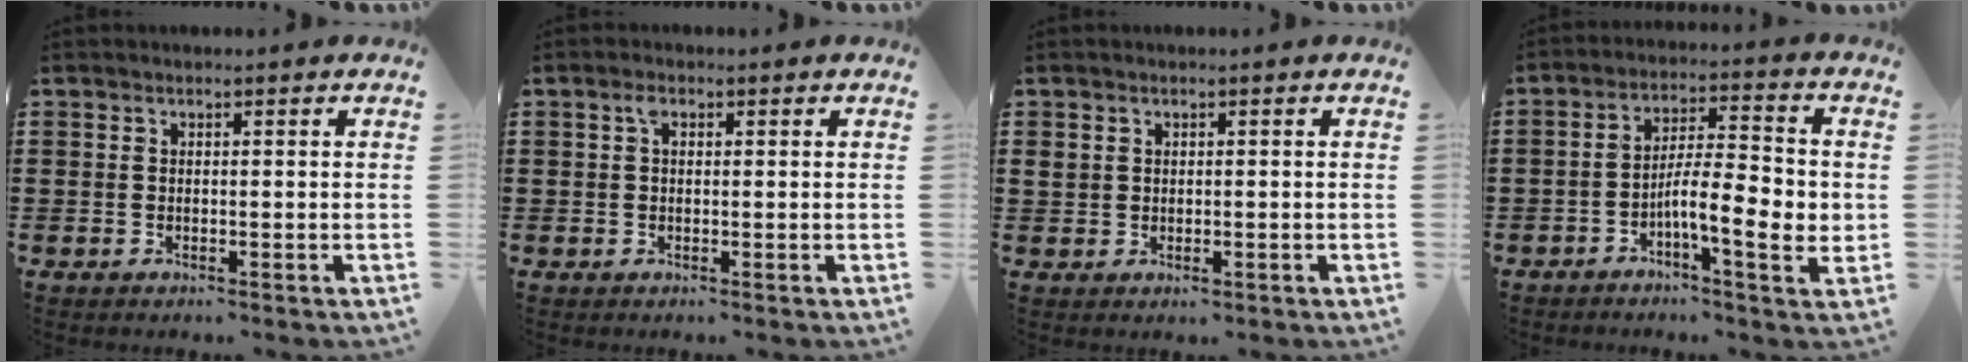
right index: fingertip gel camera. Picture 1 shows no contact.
{"total": 1.4, "force": [0.4, 0.7, 1.2], "torque": [-0.026, 0.006, 0.007]}
{"total": 1.2, "force": [0.6, 1.0, 0.3], "torque": [-0.009, 0.005, 0.011]}
{"total": 8.7, "force": [-2.2, 2.3, 8.1], "torque": [-0.145, -0.002, -0.039]}